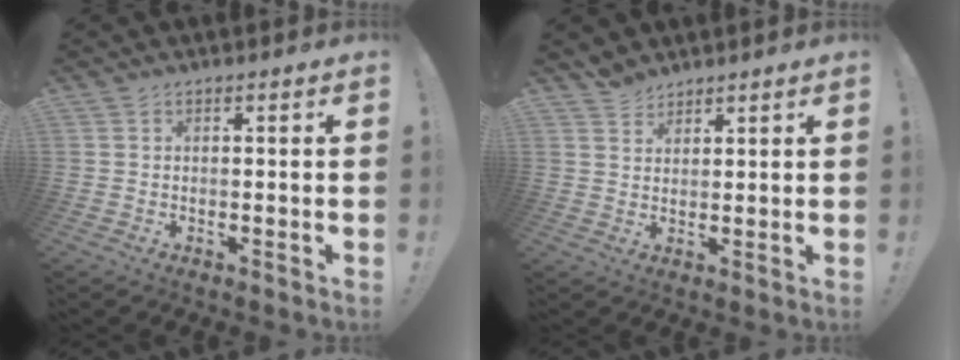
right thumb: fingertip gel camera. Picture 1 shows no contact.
{"total": 4.2, "force": [3.7, 2.1, 0.4], "torque": [-0.004, -0.023, 0.069]}